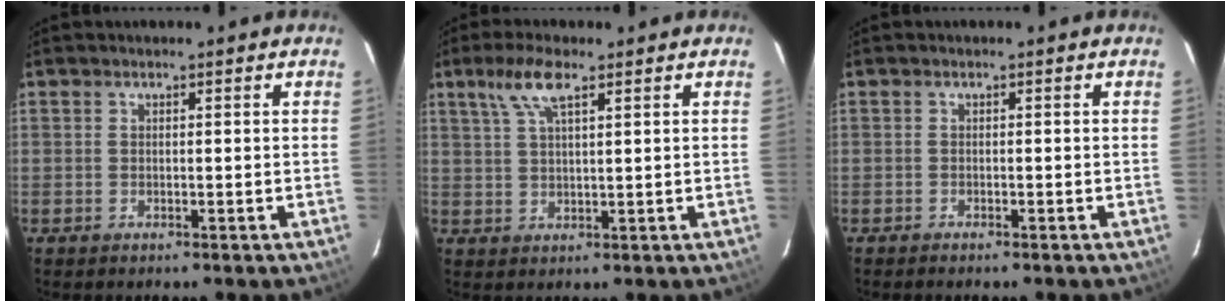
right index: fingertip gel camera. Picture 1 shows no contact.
{"total": 5.8, "force": [3.4, 1.6, 4.5], "torque": [-0.089, 0.011, 0.068]}
{"total": 0.9, "force": [-0.9, 0.3, 0.3], "torque": [-0.012, -0.001, -0.015]}